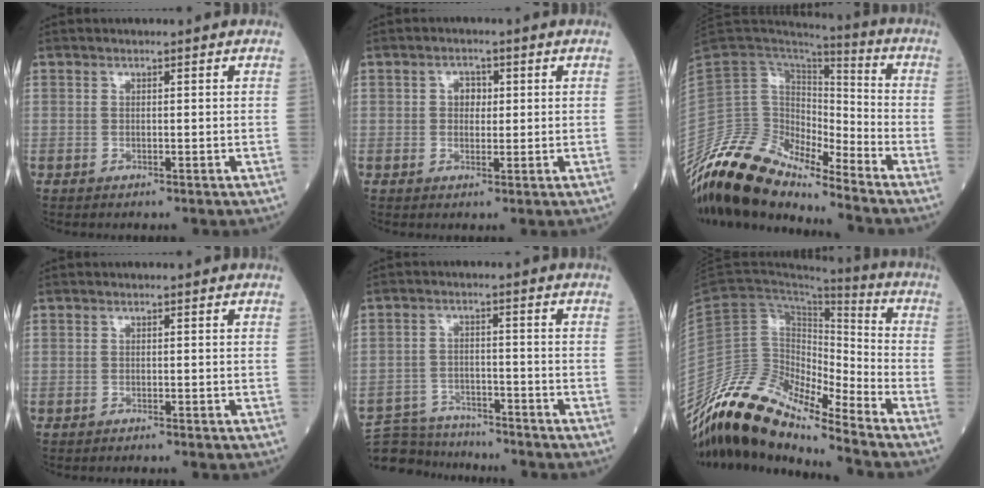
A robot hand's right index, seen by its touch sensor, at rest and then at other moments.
{"total": 2.7, "force": [0.5, 1.9, 1.8], "torque": [-0.023, 0.008, 0.007]}
{"total": 14.9, "force": [-13.4, 3.8, 5.4], "torque": [-0.092, 0.057, -0.254]}
{"total": 0.7, "force": [-0.6, 0.0, 0.2], "torque": [-0.007, 0.000, -0.011]}
{"total": 9.2, "force": [-8.9, 2.3, 0.3], "torque": [-0.002, 0.015, -0.150]}
{"total": 14.4, "force": [-12.5, 2.9, 6.5], "torque": [-0.113, 0.051, -0.231]}